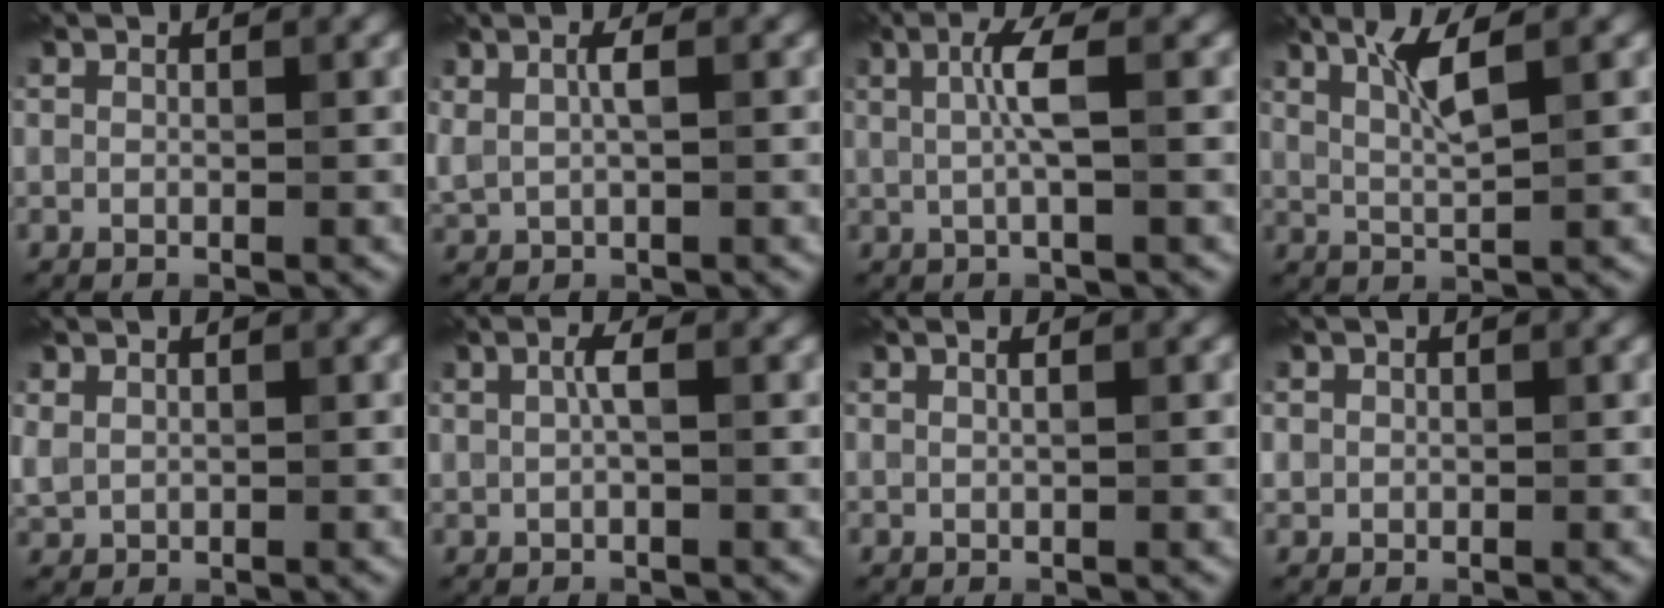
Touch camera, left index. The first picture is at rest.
{"total": 1.8, "force": [0.6, 0.5, 1.6], "torque": [-0.036, -0.001, 0.015]}
{"total": 3.0, "force": [0.4, 0.3, 3.0], "torque": [-0.059, 0.003, 0.005]}
{"total": 3.6, "force": [1.7, 0.4, 3.1], "torque": [-0.060, 0.000, 0.035]}
{"total": 1.0, "force": [0.5, 0.7, 0.5], "torque": [-0.013, 0.000, 0.016]}
{"total": 1.3, "force": [0.2, 0.2, 1.2], "torque": [-0.027, 0.003, 0.003]}
{"total": 1.4, "force": [0.7, 0.6, 1.1], "torque": [0.001, -0.002, -0.002]}
{"total": 0.7, "force": [0.2, 0.6, 0.0], "torque": [0.006, -0.002, 0.005]}